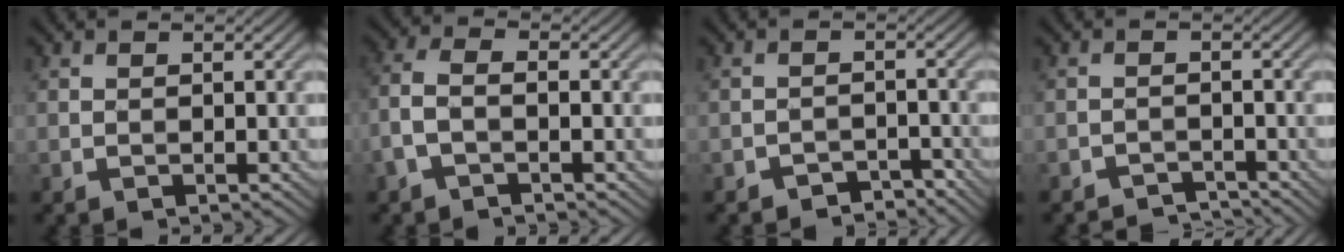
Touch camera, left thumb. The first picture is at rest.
{"total": 3.4, "force": [-1.4, 1.5, 2.8], "torque": [-0.069, 0.006, -0.040]}
{"total": 2.8, "force": [-2.5, 1.0, 0.8], "torque": [-0.006, 0.008, -0.040]}
{"total": 2.6, "force": [-2.5, 0.5, 0.4], "torque": [0.000, 0.003, -0.046]}